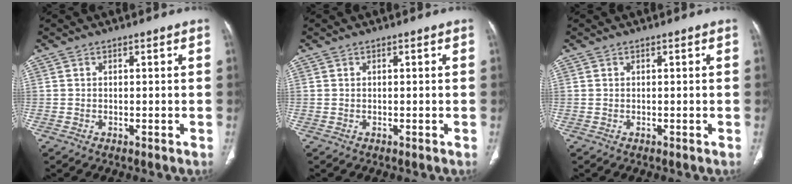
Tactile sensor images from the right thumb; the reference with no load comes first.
{"total": 0.0}
{"total": 0.0}